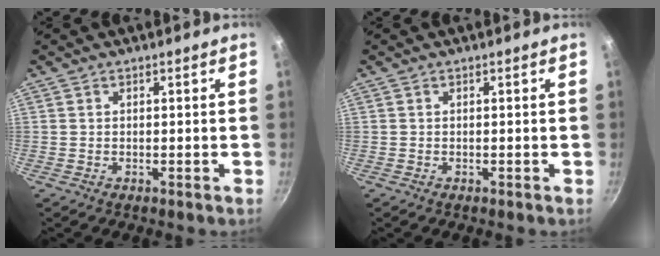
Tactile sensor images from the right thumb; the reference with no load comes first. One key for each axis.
{"total": 0.0}